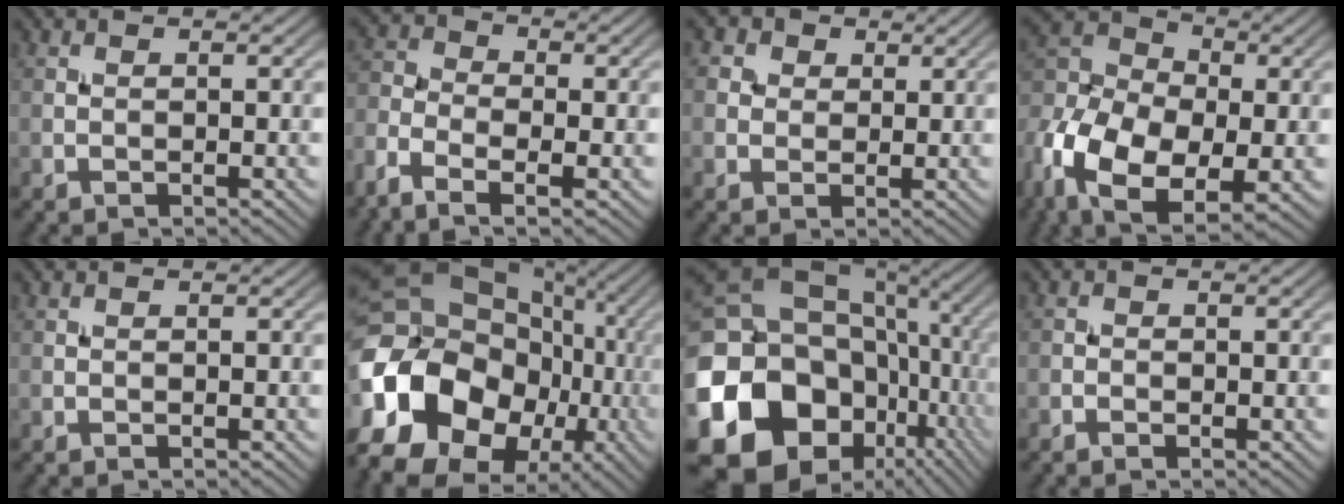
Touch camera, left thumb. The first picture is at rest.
{"total": 6.2, "force": [-3.7, 2.7, 4.2], "torque": [-0.104, -0.012, -0.086]}
{"total": 4.1, "force": [1.8, 3.3, 1.5], "torque": [-0.054, -0.004, 0.022]}
{"total": 16.3, "force": [-6.1, 9.9, 11.4], "torque": [-0.284, -0.026, -0.112]}
{"total": 0.0}
{"total": 20.9, "force": [-6.6, 15.7, 12.1], "torque": [-0.279, -0.013, -0.107]}
{"total": 22.0, "force": [-5.3, 17.6, 12.1], "torque": [-0.294, -0.035, -0.058]}
{"total": 1.1, "force": [-0.6, 0.7, 0.5], "torque": [-0.007, -0.002, -0.011]}